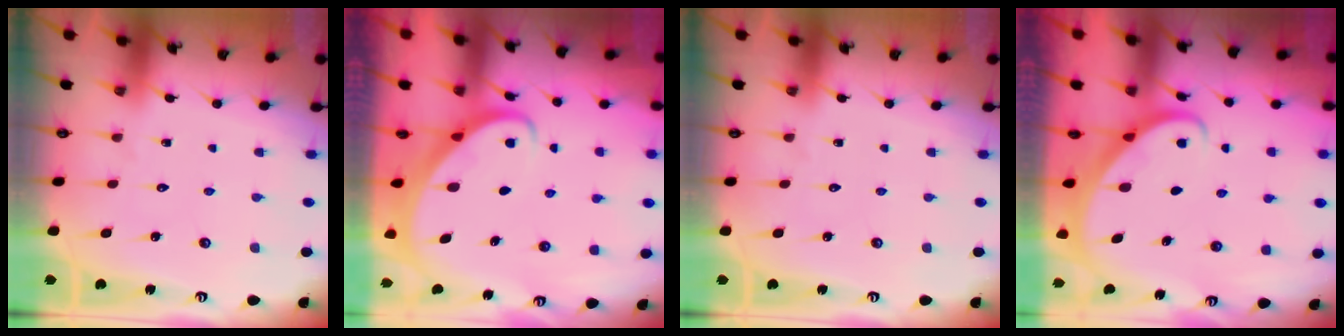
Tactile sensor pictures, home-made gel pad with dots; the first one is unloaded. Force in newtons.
{"total": 2.8, "press": 2.7, "slide": 0.3}
{"total": 0.0}
{"total": 2.3, "press": 2.3, "slide": 0.3}